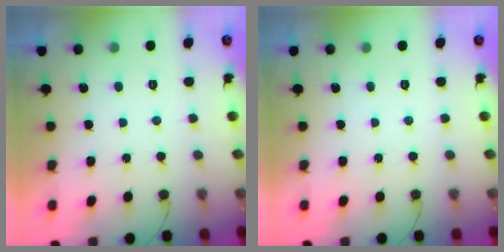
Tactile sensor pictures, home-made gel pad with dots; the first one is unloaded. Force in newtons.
{"total": 0.0}